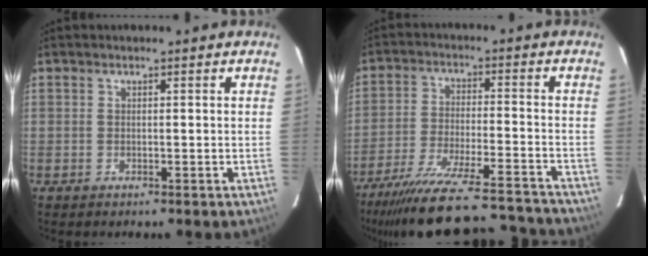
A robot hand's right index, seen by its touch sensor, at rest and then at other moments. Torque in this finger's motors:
{"motor_torque": [0.99, -1.15, 0.76, 0.12]}